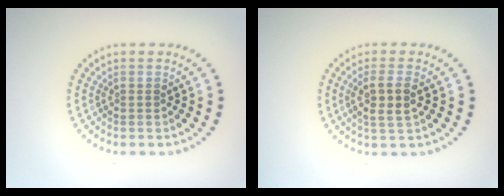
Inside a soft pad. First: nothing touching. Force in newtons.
{"total": 2.7, "press": 2.5, "slide": 1.1}